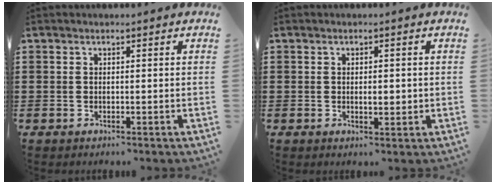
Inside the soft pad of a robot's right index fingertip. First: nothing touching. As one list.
[{"total": 2.4, "force": [-0.1, 0.9, 2.2], "torque": [-0.043, 0.000, -0.001]}]